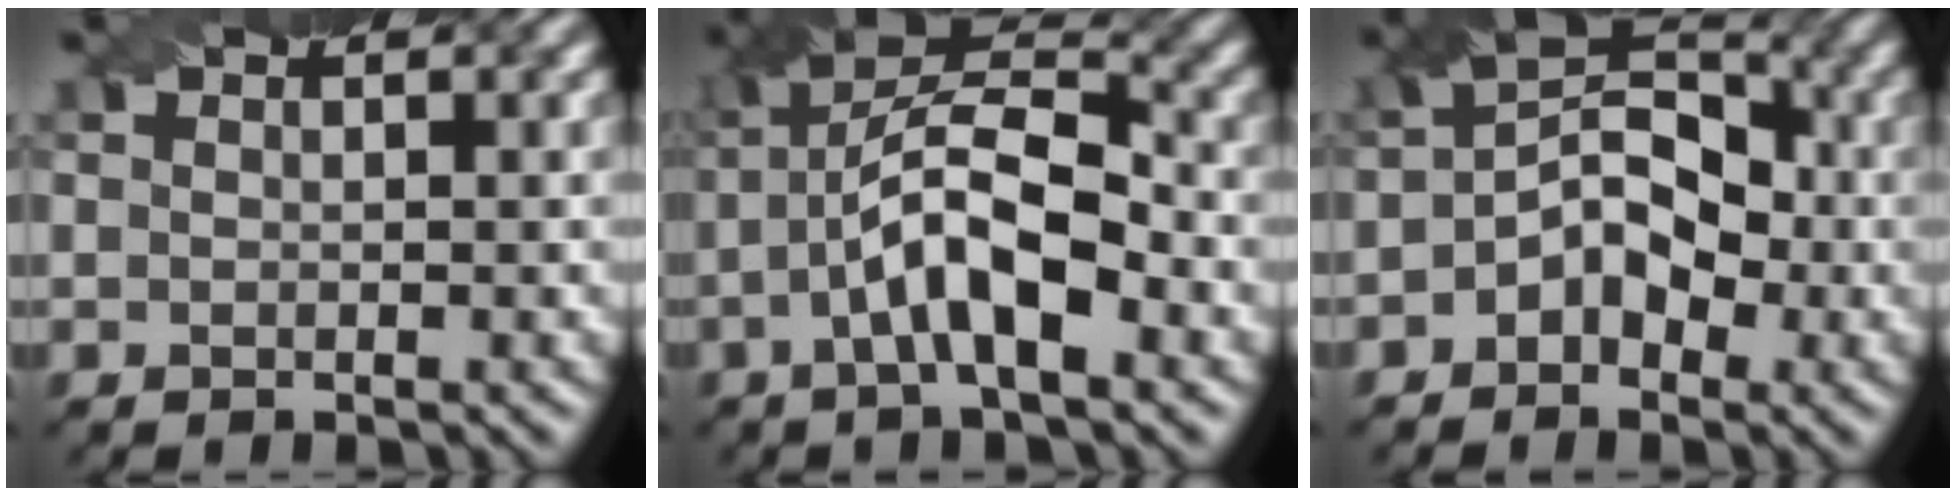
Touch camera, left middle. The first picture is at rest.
{"total": 8.3, "force": [-2.0, 2.9, 7.6], "torque": [-0.141, 0.020, -0.040]}
{"total": 5.3, "force": [-1.2, 3.7, 3.6], "torque": [-0.044, 0.013, -0.029]}